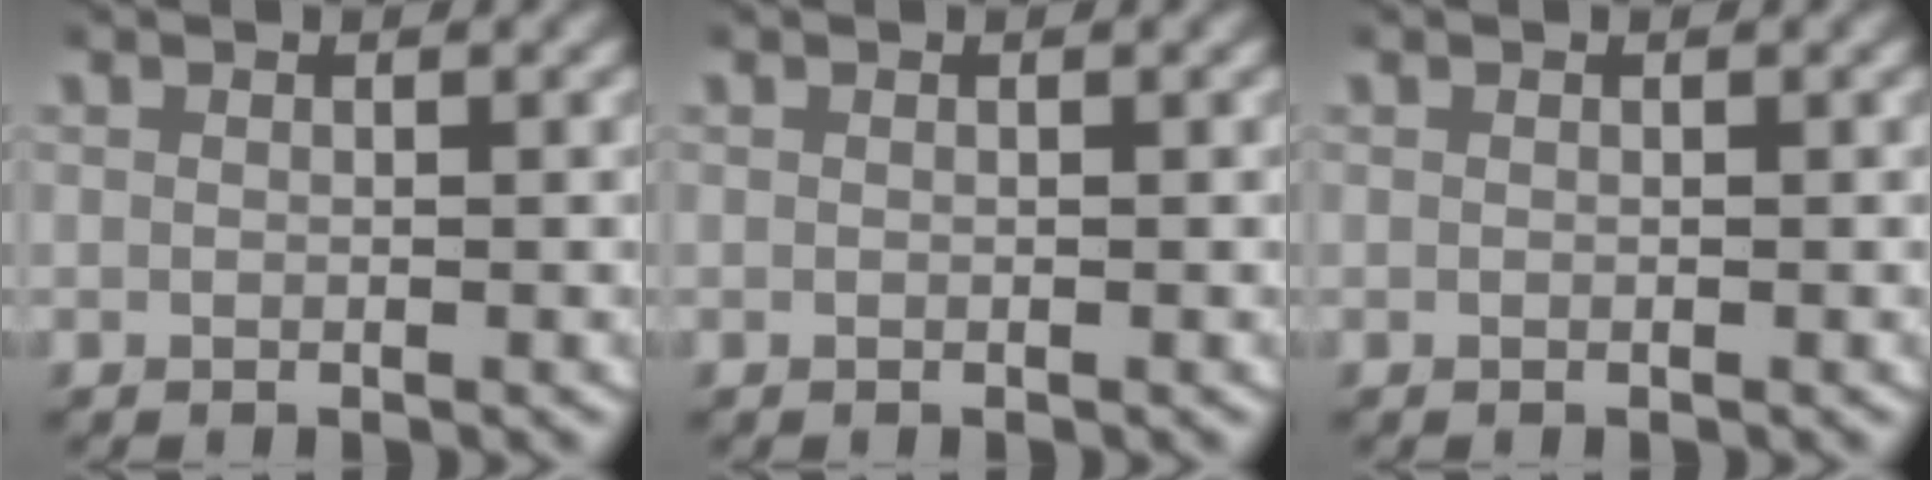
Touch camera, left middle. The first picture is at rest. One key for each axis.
{"total": 0.0}
{"total": 0.0}